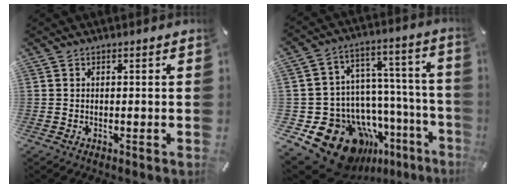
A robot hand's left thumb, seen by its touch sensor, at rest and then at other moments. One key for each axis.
{"total": 19.9, "fx": -12.7, "fy": 12.3, "fz": 9.2, "tx": -0.146, "ty": 0.030, "tz": -0.184}